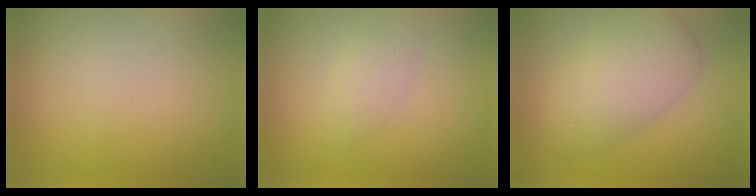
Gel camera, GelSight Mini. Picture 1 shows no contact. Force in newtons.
{"total": 1.9, "press": 1.9, "slide": 0.1}
{"total": 5.8, "press": 5.8, "slide": 0.3}